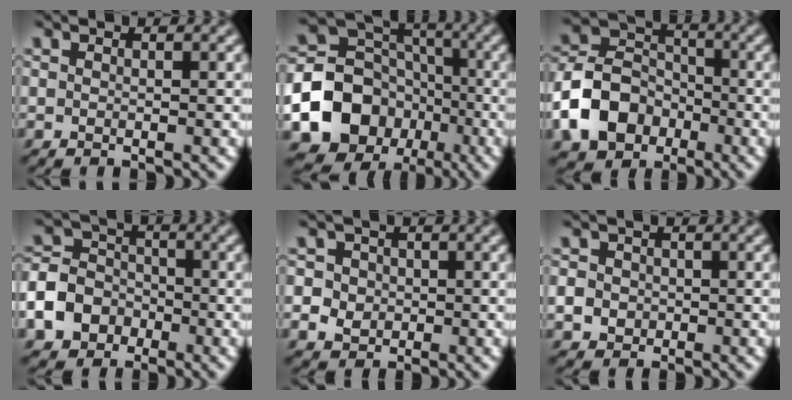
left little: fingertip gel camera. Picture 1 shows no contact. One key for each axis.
{"total": 14.6, "fx": -5.4, "fy": 12.4, "fz": 5.5, "tx": -0.115, "ty": -0.031, "tz": -0.109}
{"total": 7.8, "fx": -3.2, "fy": 5.8, "fz": 4.2, "tx": -0.082, "ty": 0.006, "tz": -0.074}
{"total": 7.0, "fx": -3.1, "fy": 5.7, "fz": 2.6, "tx": -0.044, "ty": -0.006, "tz": -0.081}
{"total": 5.3, "fx": 0.2, "fy": 4.9, "fz": 1.8, "tx": -0.035, "ty": 0.032, "tz": -0.016}
{"total": 5.5, "fx": -1.0, "fy": 5.1, "fz": 1.8, "tx": -0.036, "ty": 0.008, "tz": -0.041}